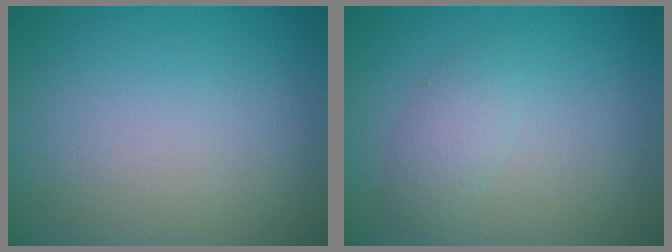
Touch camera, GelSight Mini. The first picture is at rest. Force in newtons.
{"total": 1.8, "press": 1.8, "slide": 0.0}